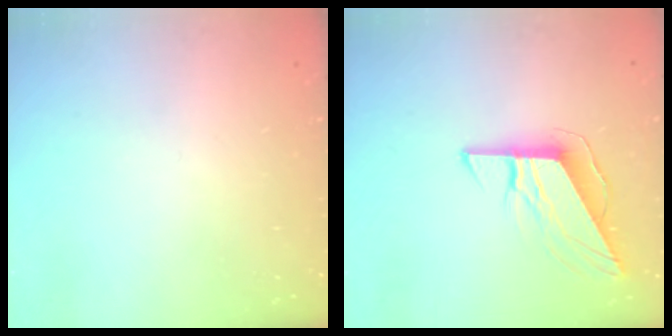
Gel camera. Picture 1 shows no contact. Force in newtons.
{"total": 10.0, "press": 9.7, "slide": 2.5}